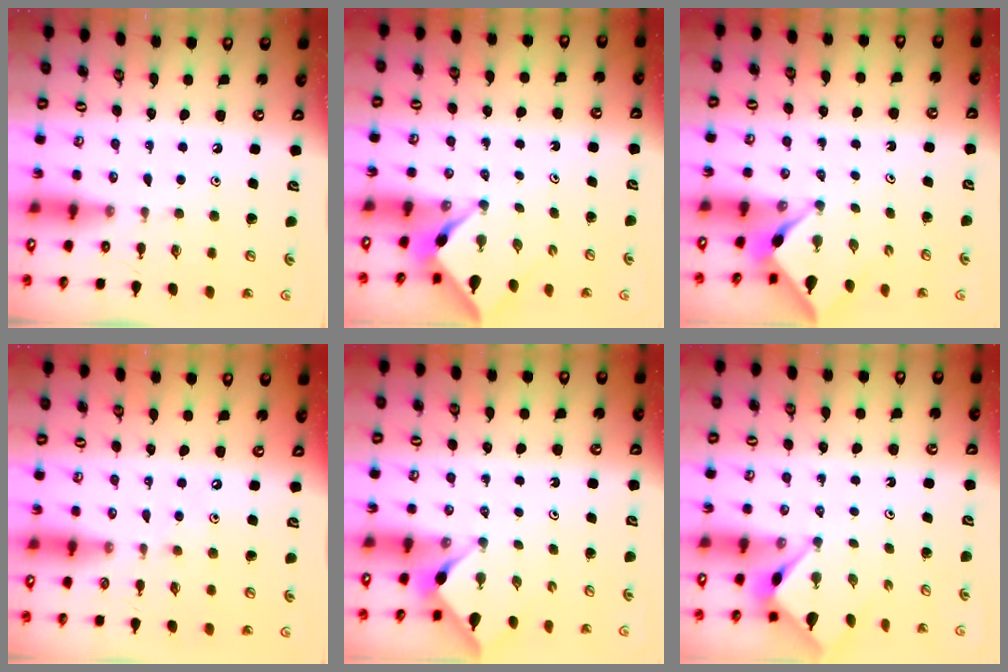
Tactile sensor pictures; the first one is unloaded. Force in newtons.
{"total": 3.2, "press": 3.2, "slide": 0.3}
{"total": 3.2, "press": 3.2, "slide": 0.2}
{"total": 3.2, "press": 3.2, "slide": 0.3}
{"total": 3.0, "press": 3.0, "slide": 0.4}
{"total": 3.3, "press": 3.2, "slide": 0.3}